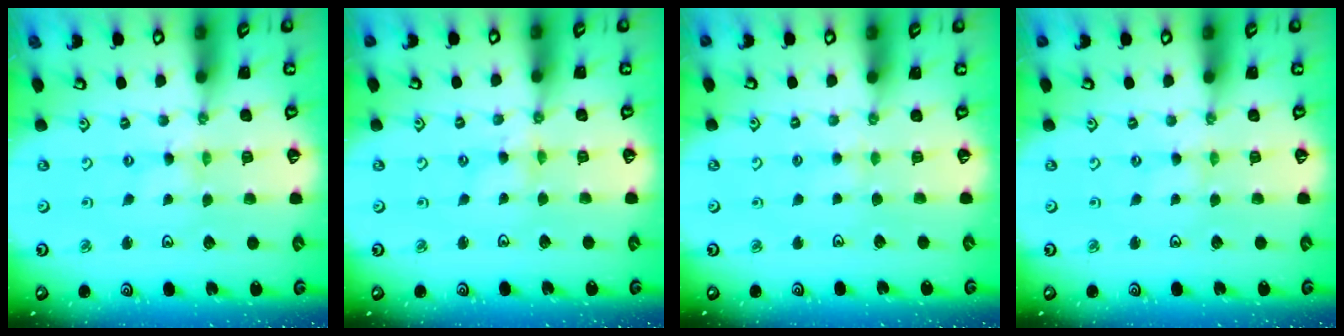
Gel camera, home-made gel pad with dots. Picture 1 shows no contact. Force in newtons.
{"total": 2.3, "press": 2.2, "slide": 0.4}
{"total": 3.0, "press": 3.0, "slide": 0.4}
{"total": 0.0}